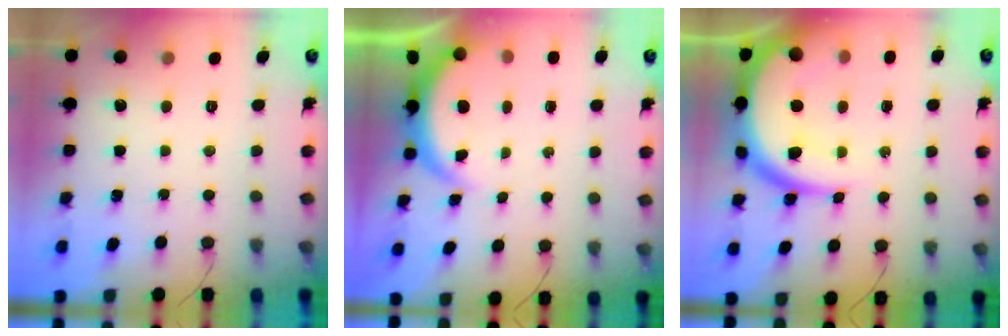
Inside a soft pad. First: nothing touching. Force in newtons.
{"total": 3.7, "press": 3.7, "slide": 0.5}
{"total": 19.7, "press": 19.6, "slide": 1.6}